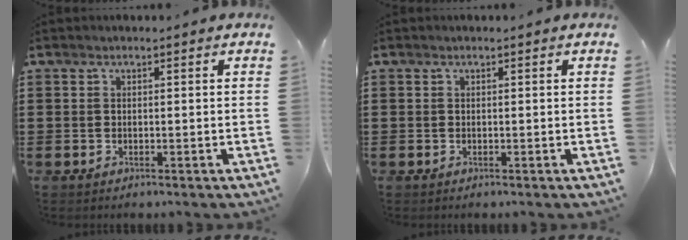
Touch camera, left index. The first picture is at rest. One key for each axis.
{"total": 0.0}